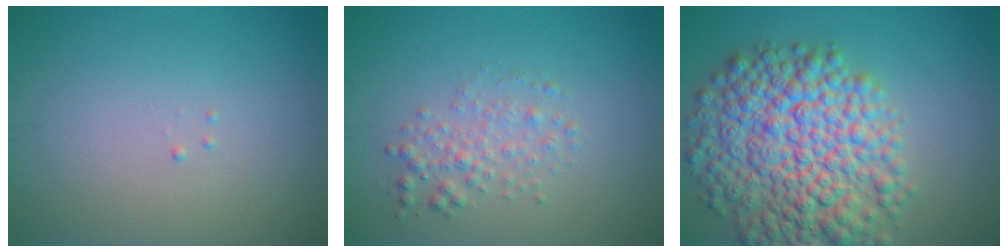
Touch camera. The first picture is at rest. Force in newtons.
{"total": 2.2, "press": 2.2, "slide": 0.0}
{"total": 11.1, "press": 11.1, "slide": 0.4}